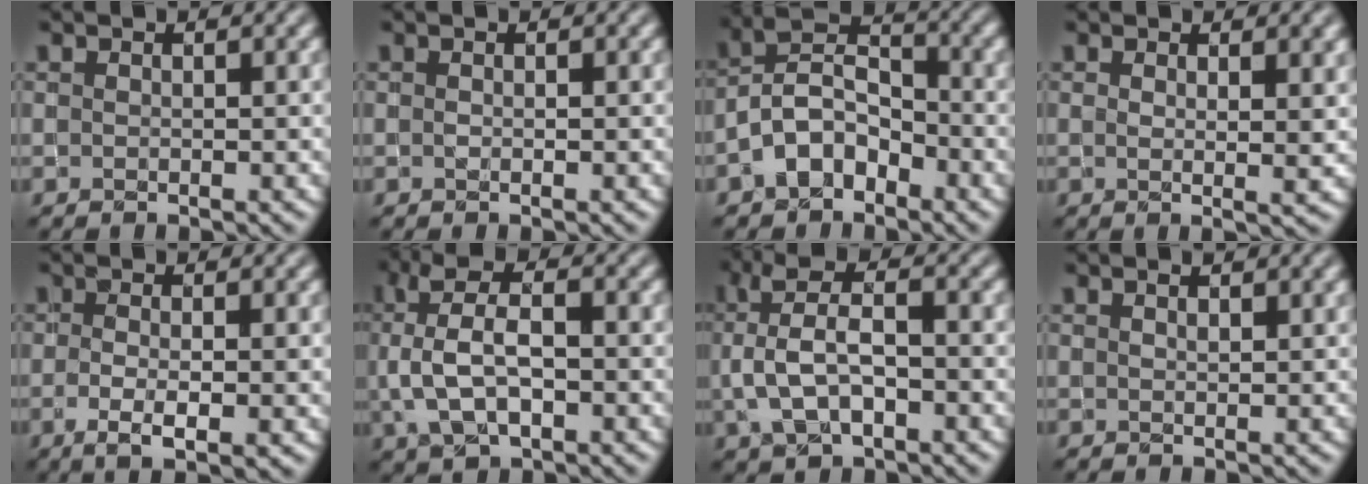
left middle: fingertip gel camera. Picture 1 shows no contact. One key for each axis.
{"total": 0.0}
{"total": 4.7, "fx": -2.6, "fy": 2.9, "fz": 2.6, "tx": -0.042, "ty": 0.014, "tz": -0.059}
{"total": 3.0, "fx": 1.0, "fy": 0.9, "fz": 2.7, "tx": -0.029, "ty": -0.003, "tz": 0.016}
{"total": 3.5, "fx": -0.7, "fy": 1.0, "fz": 3.2, "tx": -0.061, "ty": -0.009, "tz": -0.010}
{"total": 5.9, "fx": 0.4, "fy": 3.2, "fz": 4.9, "tx": -0.096, "ty": 0.010, "tz": 0.005}
{"total": 4.9, "fx": 0.0, "fy": 2.7, "fz": 4.0, "tx": -0.082, "ty": 0.012, "tz": -0.003}
{"total": 0.8, "fx": 0.8, "fy": 0.2, "fz": 0.4, "tx": -0.004, "ty": 0.004, "tz": 0.013}